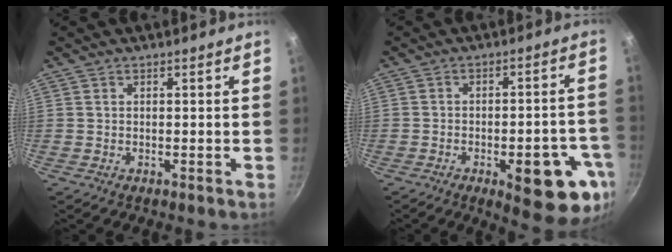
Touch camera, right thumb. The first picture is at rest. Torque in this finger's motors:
{"motor_torque": [1.53, 1.24, 1.32, -0.33, 0.22]}